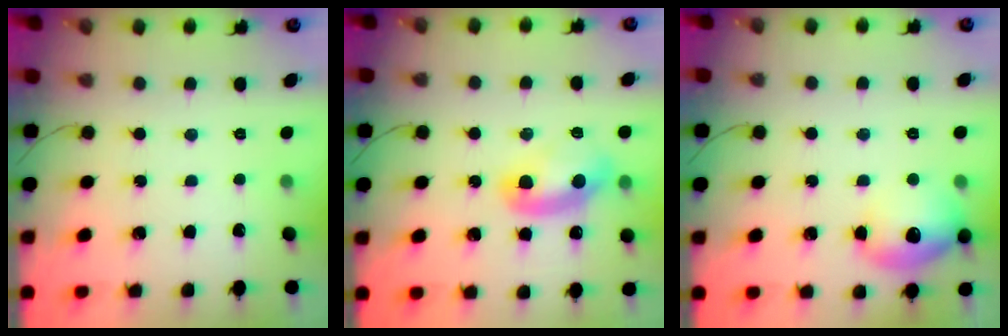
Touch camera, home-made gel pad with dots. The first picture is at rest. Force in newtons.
{"total": 9.9, "press": 9.8, "slide": 1.0}
{"total": 13.6, "press": 13.6, "slide": 1.2}